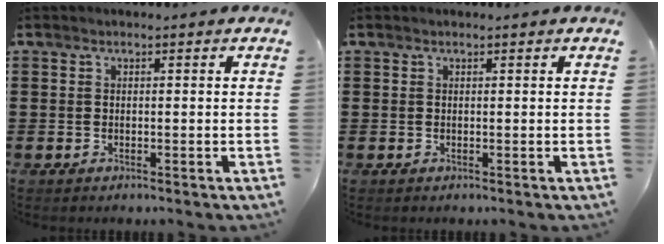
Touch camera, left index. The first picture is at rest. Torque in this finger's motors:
{"motor_torque": [0.04, 0.02, 0.00, 0.00]}